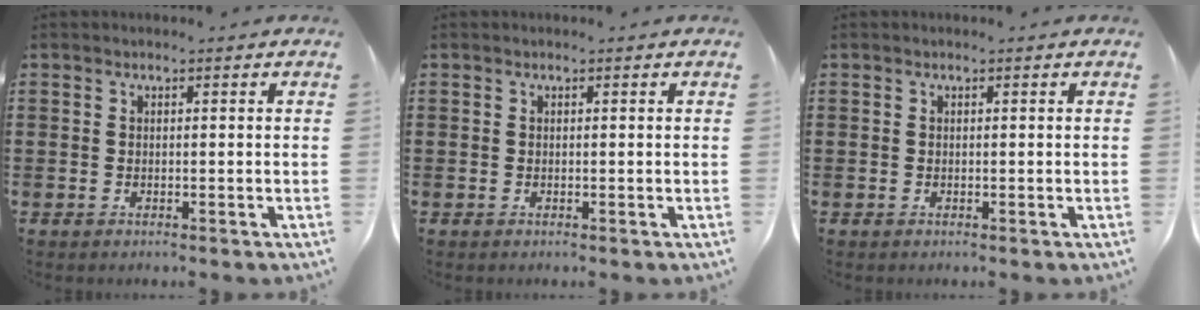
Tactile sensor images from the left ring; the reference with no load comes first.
{"total": 0.0}
{"total": 0.0}